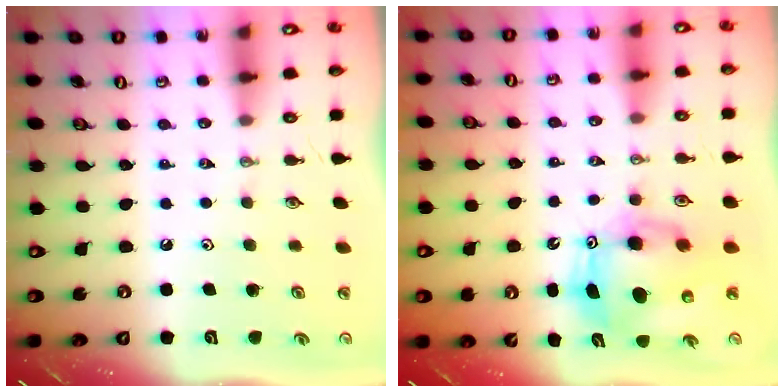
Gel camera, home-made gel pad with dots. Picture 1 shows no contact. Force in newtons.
{"total": 10.2, "press": 9.9, "slide": 2.3}